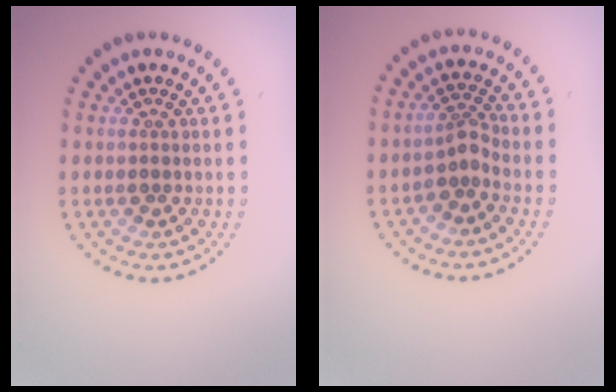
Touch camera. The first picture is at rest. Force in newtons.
{"total": 1.9, "press": 1.4, "slide": 1.4}